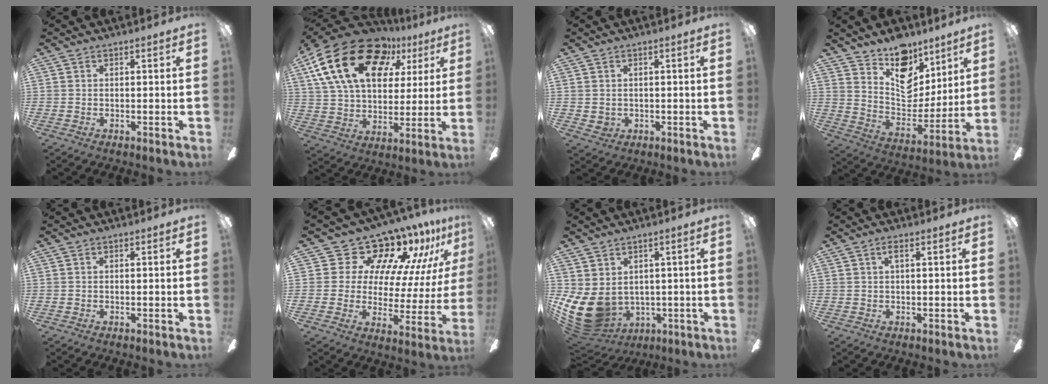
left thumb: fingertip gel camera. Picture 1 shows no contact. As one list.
[{"total": 24.7, "force": [11.9, 15.0, 15.7], "torque": [-0.290, -0.049, 0.209]}, {"total": 1.5, "force": [0.6, 1.4, 0.4], "torque": [-0.011, 0.000, 0.010]}, {"total": 14.9, "force": [10.5, 8.9, 5.6], "torque": [-0.082, -0.082, 0.196]}, {"total": 0.0}, {"total": 15.9, "force": [13.2, 7.3, 4.8], "torque": [-0.099, -0.112, 0.236]}, {"total": 10.8, "force": [-0.2, 8.4, 6.9], "torque": [-0.181, -0.022, 0.000]}, {"total": 2.0, "force": [0.7, 0.2, 1.9], "torque": [-0.032, 0.001, 0.008]}]